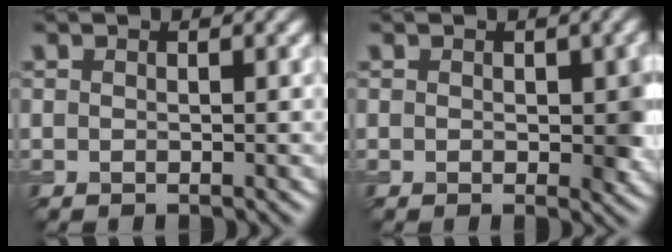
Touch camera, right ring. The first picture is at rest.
{"total": 2.8, "force": [0.1, 1.5, 2.4], "torque": [-0.028, -0.003, 0.002]}